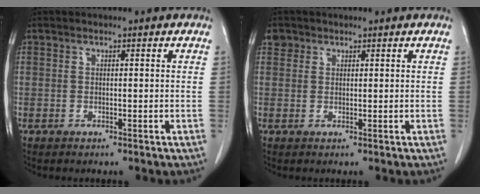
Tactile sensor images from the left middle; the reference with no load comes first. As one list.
[{"total": 1.4, "force": [0.8, 1.1, 0.0], "torque": [0.008, 0.005, 0.009]}]